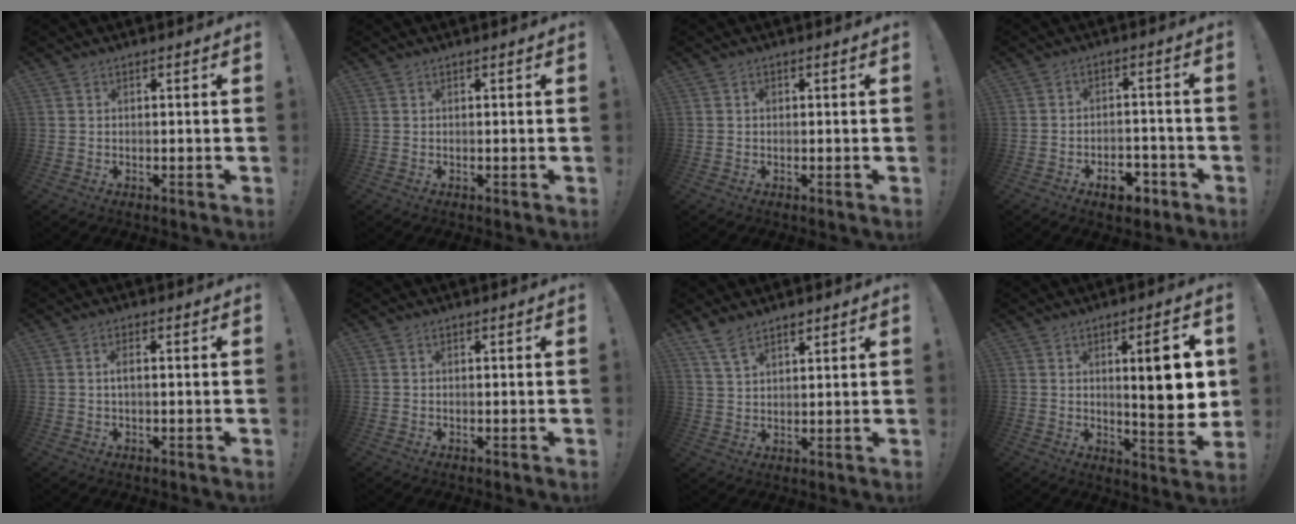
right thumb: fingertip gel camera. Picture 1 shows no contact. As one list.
[{"total": 0.0}, {"total": 0.5, "force": [0.1, 0.5, 0.2], "torque": [0.003, 0.000, 0.001]}, {"total": 7.2, "force": [-4.4, 4.2, 3.8], "torque": [-0.033, 0.032, -0.073]}, {"total": 2.2, "force": [0.1, 0.5, 2.2], "torque": [-0.034, 0.002, -0.002]}, {"total": 0.0}, {"total": 6.0, "force": [4.6, 2.4, 3.1], "torque": [-0.059, -0.022, 0.086]}, {"total": 13.3, "force": [2.3, 3.0, 12.8], "torque": [-0.163, -0.015, 0.027]}]